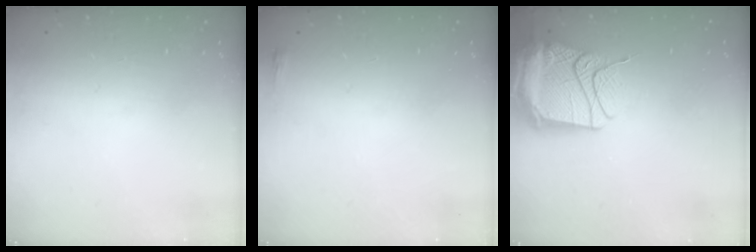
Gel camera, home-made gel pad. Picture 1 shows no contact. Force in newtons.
{"total": 2.0, "press": 2.0, "slide": 0.5}
{"total": 24.0, "press": 20.5, "slide": 12.5}